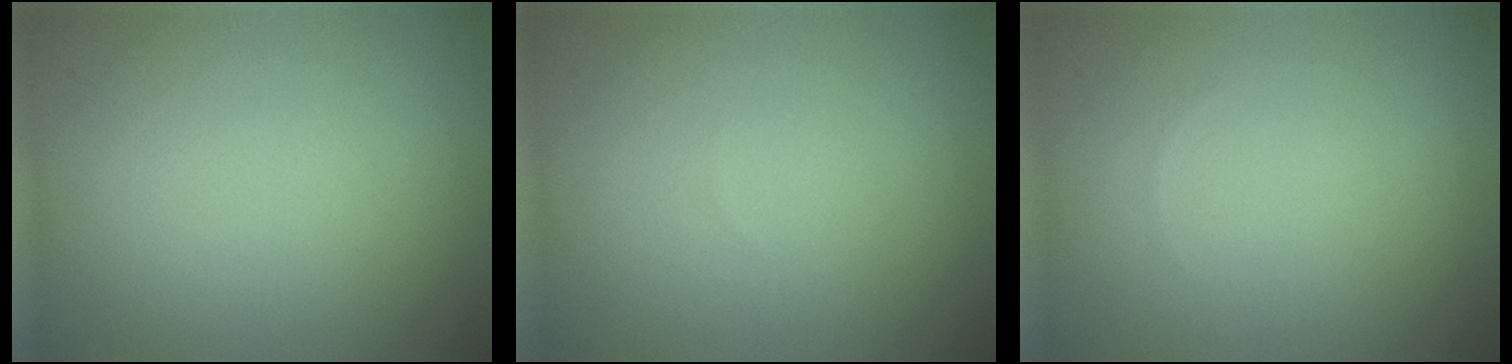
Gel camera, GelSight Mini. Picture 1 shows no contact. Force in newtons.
{"total": 0.0}
{"total": 0.0}